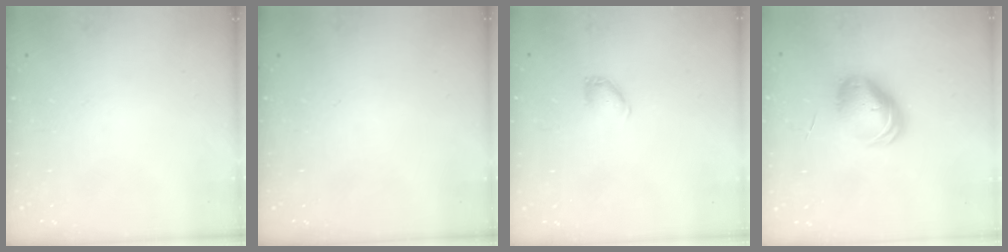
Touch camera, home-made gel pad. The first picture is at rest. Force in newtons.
{"total": 0.0}
{"total": 5.7, "press": 5.6, "slide": 0.8}
{"total": 10.7, "press": 10.4, "slide": 2.3}